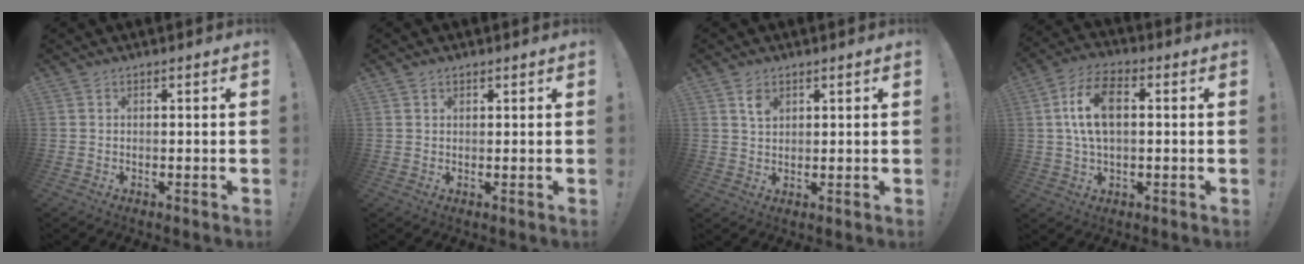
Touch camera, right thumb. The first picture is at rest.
{"total": 1.0, "force": [0.8, 0.7, 0.1], "torque": [0.002, -0.001, 0.014]}
{"total": 2.0, "force": [1.3, 1.1, 1.0], "torque": [-0.001, -0.010, 0.020]}
{"total": 11.6, "force": [1.7, 6.8, 9.2], "torque": [-0.169, 0.006, 0.031]}